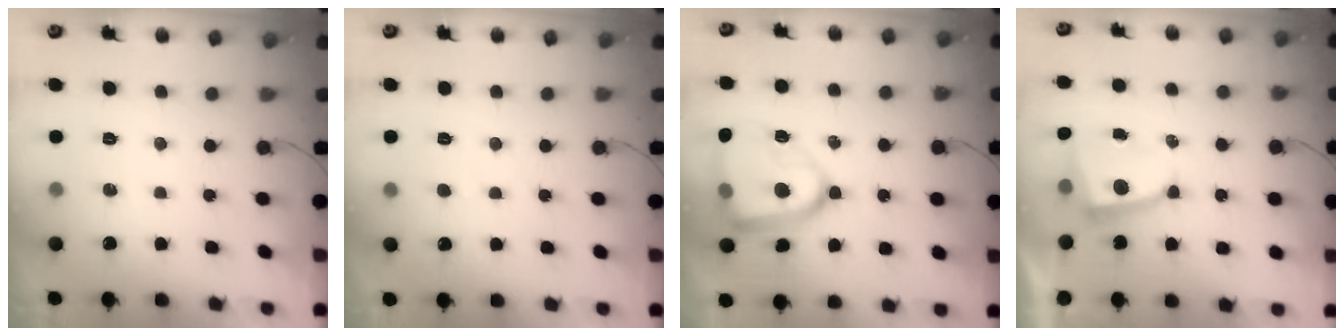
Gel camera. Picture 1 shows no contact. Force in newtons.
{"total": 1.7, "press": 1.7, "slide": 0.1}
{"total": 17.5, "press": 17.5, "slide": 1.3}
{"total": 6.2, "press": 6.1, "slide": 0.9}